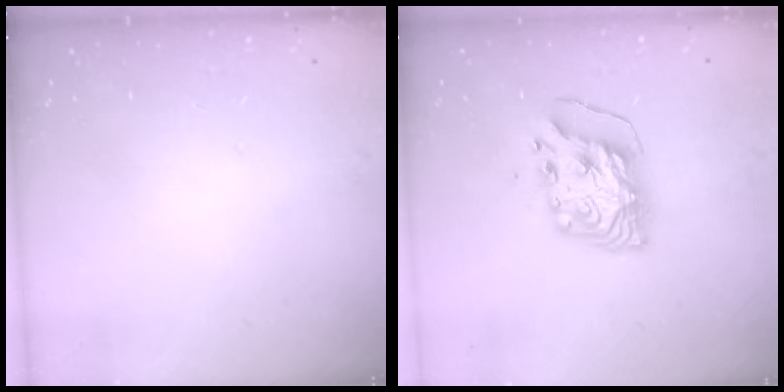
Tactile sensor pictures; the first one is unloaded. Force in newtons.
{"total": 8.3, "press": 8.3, "slide": 0.9}